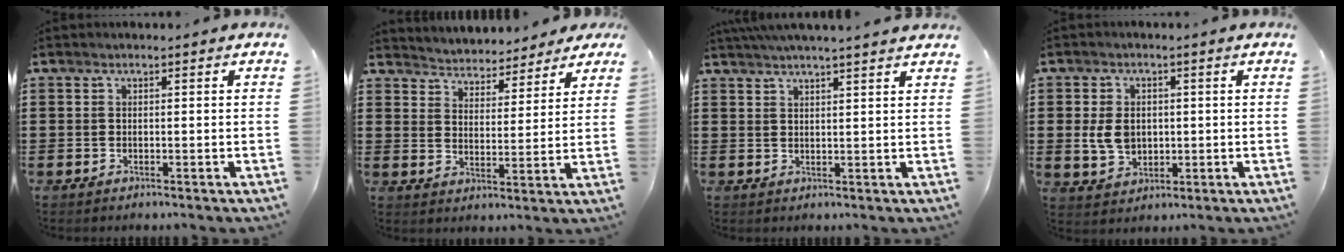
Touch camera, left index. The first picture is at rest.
{"total": 3.7, "force": [3.7, 0.3, -0.5], "torque": [-0.014, -0.029, 0.060]}
{"total": 3.0, "force": [2.7, -0.7, 1.0], "torque": [-0.027, -0.006, 0.049]}
{"total": 5.0, "force": [0.0, 3.8, 3.3], "torque": [-0.078, 0.002, -0.007]}